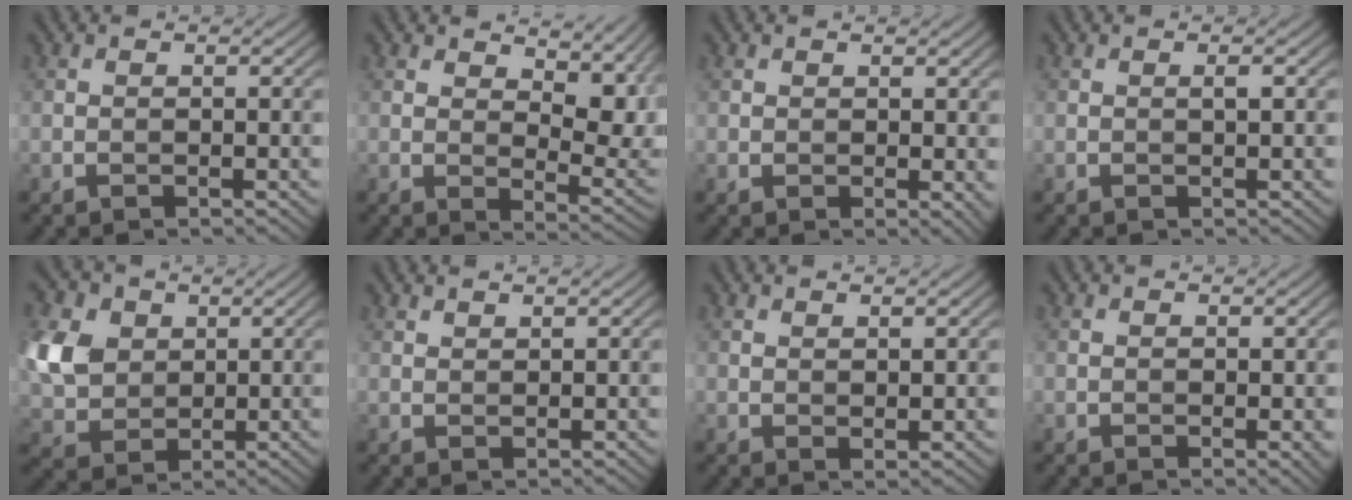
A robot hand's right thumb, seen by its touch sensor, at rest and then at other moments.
{"total": 11.0, "force": [5.7, 4.9, 8.0], "torque": [-0.123, -0.008, 0.096]}
{"total": 1.7, "force": [0.7, 1.0, 1.1], "torque": [-0.019, -0.007, 0.016]}
{"total": 0.7, "force": [0.2, 0.0, 0.7], "torque": [-0.012, 0.002, 0.002]}
{"total": 8.7, "force": [2.4, 6.8, 4.9], "torque": [-0.153, 0.009, 0.046]}
{"total": 1.1, "force": [1.0, 0.2, 0.3], "torque": [-0.012, 0.000, 0.024]}
{"total": 1.3, "force": [1.1, 0.2, 0.7], "torque": [-0.018, -0.003, 0.023]}
{"total": 0.9, "force": [0.5, 0.2, 0.7], "torque": [-0.009, -0.002, 0.010]}